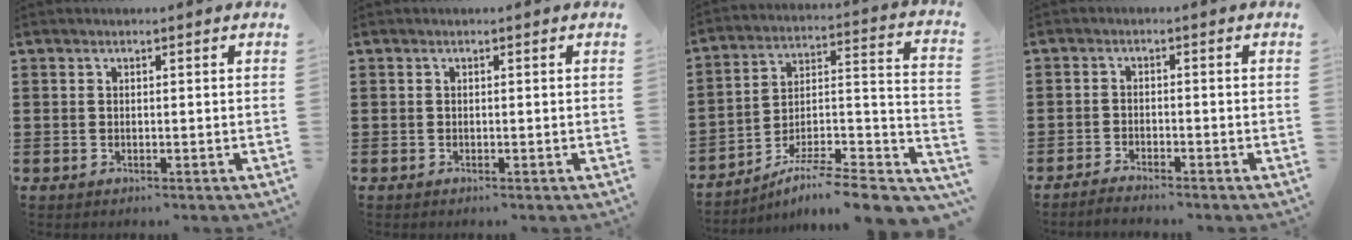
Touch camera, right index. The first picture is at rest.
{"total": 0.0}
{"total": 7.1, "force": [-5.6, 0.3, 4.3], "torque": [-0.065, -0.008, -0.111]}
{"total": 1.8, "force": [-1.8, -0.1, 0.1], "torque": [-0.006, 0.002, -0.037]}